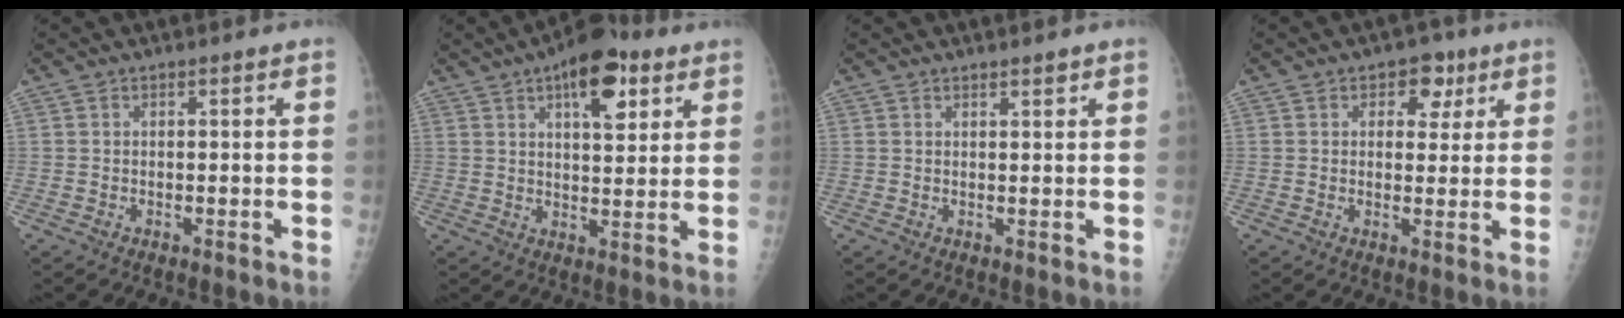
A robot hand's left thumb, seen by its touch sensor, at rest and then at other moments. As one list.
[{"total": 11.8, "force": [5.9, 5.3, 8.8], "torque": [-0.101, -0.016, 0.083]}, {"total": 1.1, "force": [0.9, 0.3, 0.5], "torque": [-0.006, -0.006, 0.014]}, {"total": 5.6, "force": [2.6, 4.0, 2.9], "torque": [0.000, -0.005, 0.027]}]